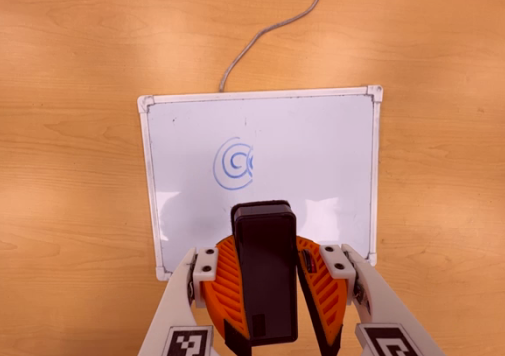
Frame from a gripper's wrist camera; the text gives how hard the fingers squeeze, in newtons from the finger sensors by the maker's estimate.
{"total": 8.8, "left": 9.1, "right": 8.5}